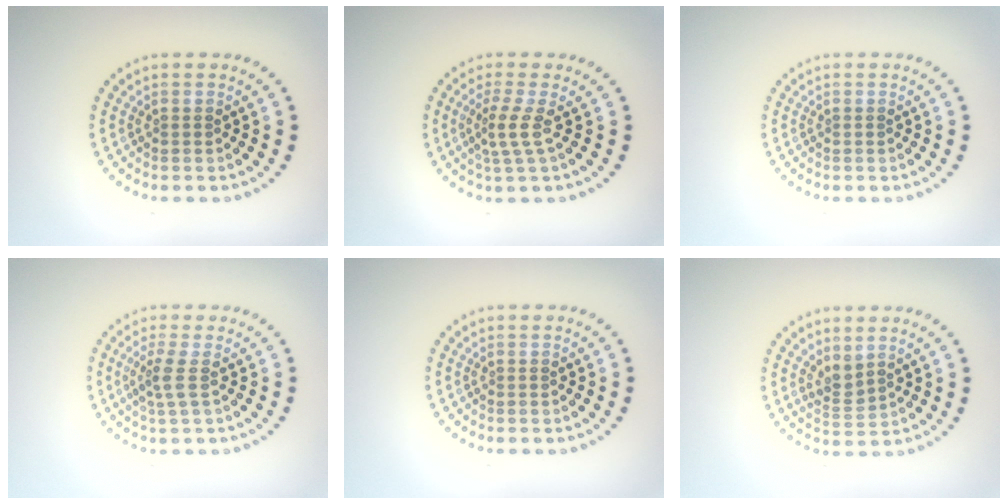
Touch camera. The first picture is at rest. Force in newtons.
{"total": 2.3, "press": 1.5, "slide": 1.7}
{"total": 0.0}
{"total": 1.9, "press": 1.4, "slide": 1.3}
{"total": 0.0}
{"total": 1.7, "press": 1.4, "slide": 0.9}